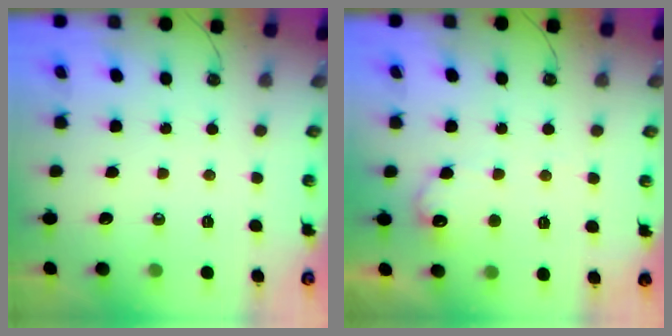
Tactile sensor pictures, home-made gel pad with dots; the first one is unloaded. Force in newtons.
{"total": 9.6, "press": 9.6, "slide": 0.4}